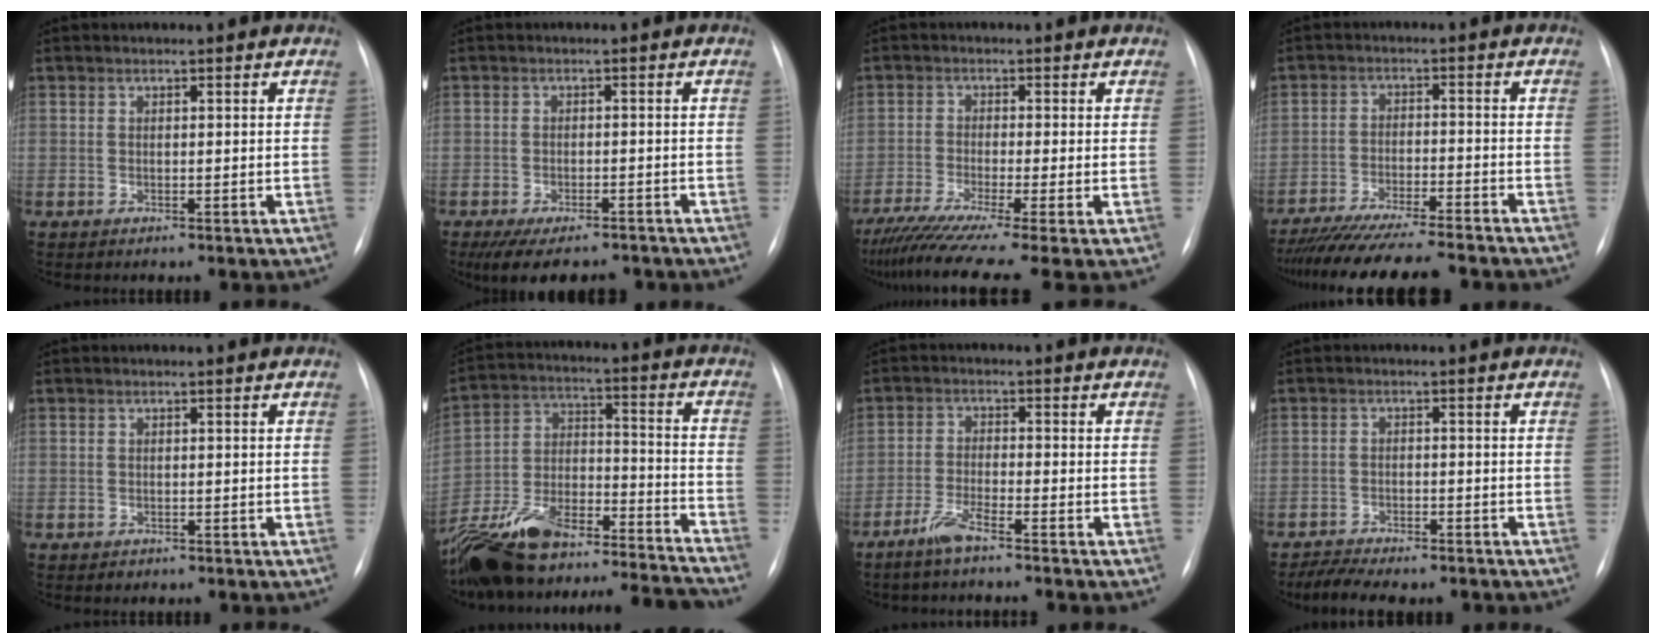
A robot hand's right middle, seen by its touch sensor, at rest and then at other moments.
{"total": 9.8, "force": [-8.4, 3.1, 4.0], "torque": [-0.060, -0.005, -0.113]}
{"total": 12.1, "force": [-8.8, -0.5, 8.3], "torque": [-0.147, -0.033, -0.145]}
{"total": 17.5, "force": [-15.7, 0.9, 7.7], "torque": [-0.130, -0.031, -0.233]}
{"total": 0.6, "force": [-0.4, 0.4, 0.1], "torque": [-0.004, 0.002, -0.004]}
{"total": 24.8, "force": [-22.2, 3.6, 10.5], "torque": [-0.179, 0.025, -0.353]}
{"total": 4.1, "force": [-3.3, -0.1, 2.5], "torque": [-0.060, -0.009, -0.072]}
{"total": 7.4, "force": [-6.5, 1.9, 2.9], "torque": [-0.042, -0.005, -0.097]}